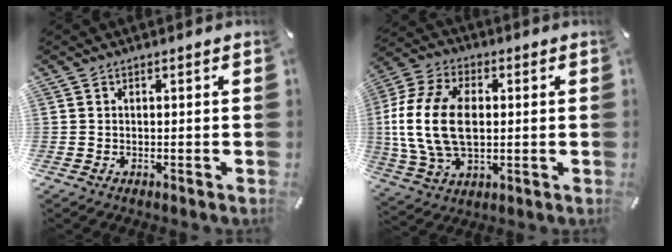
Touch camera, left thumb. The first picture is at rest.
{"total": 16.7, "force": [0.6, 11.2, 12.3], "torque": [-0.285, 0.005, 0.010]}